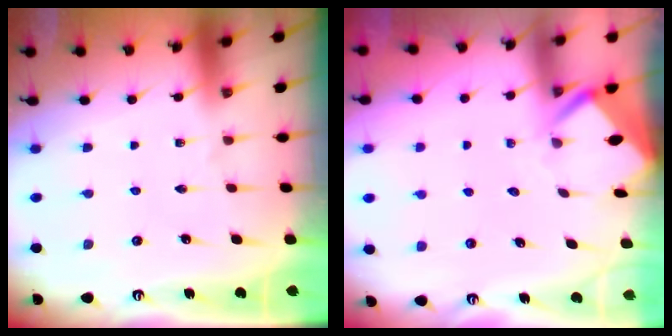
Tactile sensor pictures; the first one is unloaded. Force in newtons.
{"total": 2.3, "press": 2.3, "slide": 0.2}